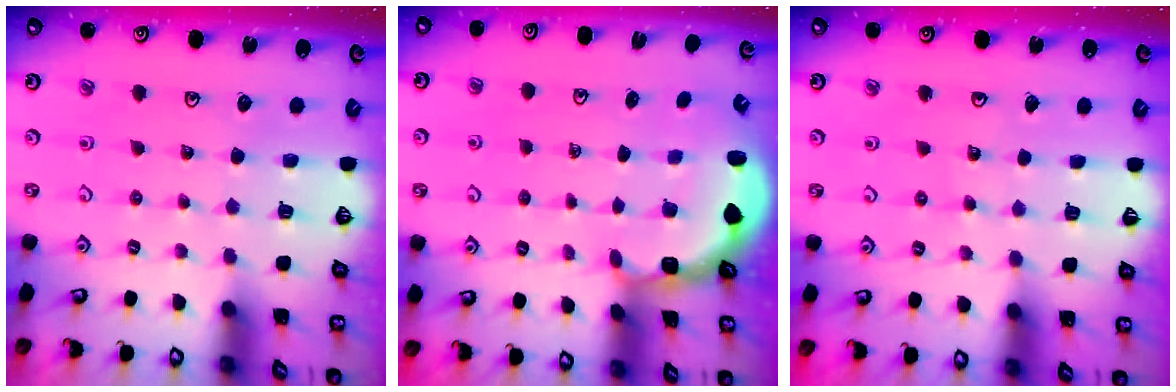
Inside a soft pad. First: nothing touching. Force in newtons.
{"total": 2.7, "press": 2.1, "slide": 1.7}
{"total": 4.2, "press": 4.1, "slide": 0.5}